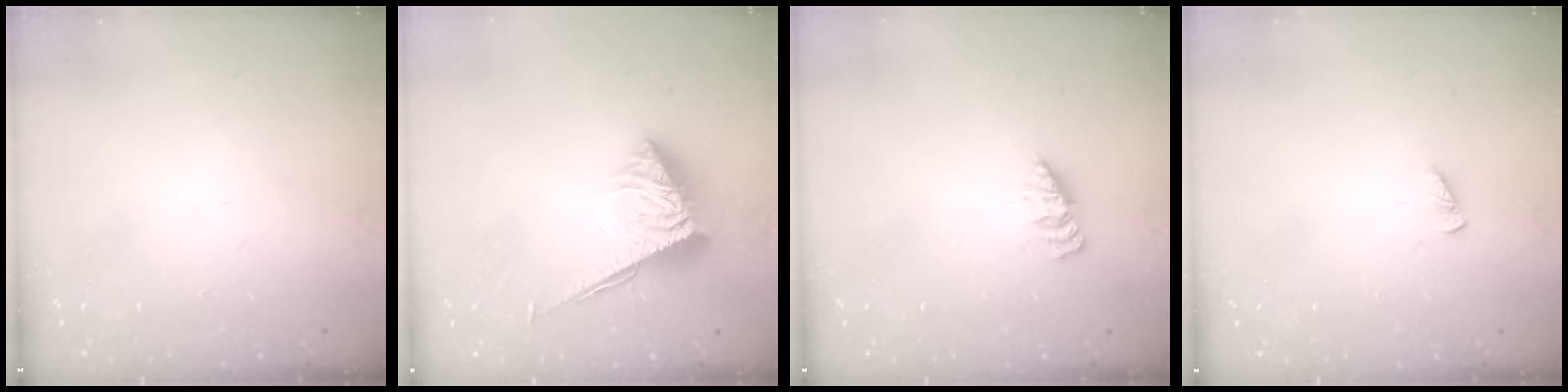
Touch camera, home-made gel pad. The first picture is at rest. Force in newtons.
{"total": 5.3, "press": 5.2, "slide": 0.1}
{"total": 1.9, "press": 1.8, "slide": 0.3}
{"total": 1.3, "press": 1.3, "slide": 0.2}